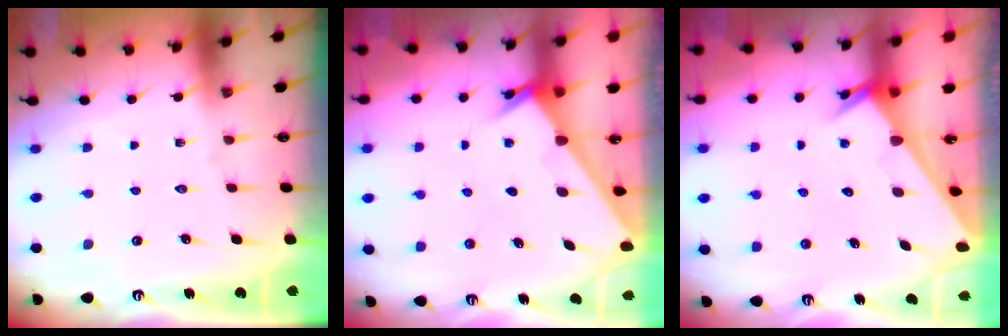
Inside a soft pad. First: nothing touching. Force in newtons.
{"total": 2.3, "press": 2.2, "slide": 0.2}
{"total": 1.8, "press": 1.8, "slide": 0.1}